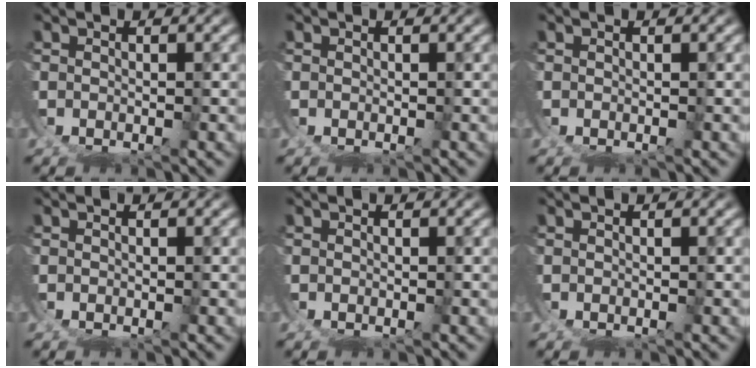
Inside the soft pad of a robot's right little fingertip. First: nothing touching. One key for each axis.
{"total": 0.0}
{"total": 0.0}
{"total": 0.0}
{"total": 0.0}
{"total": 0.0}